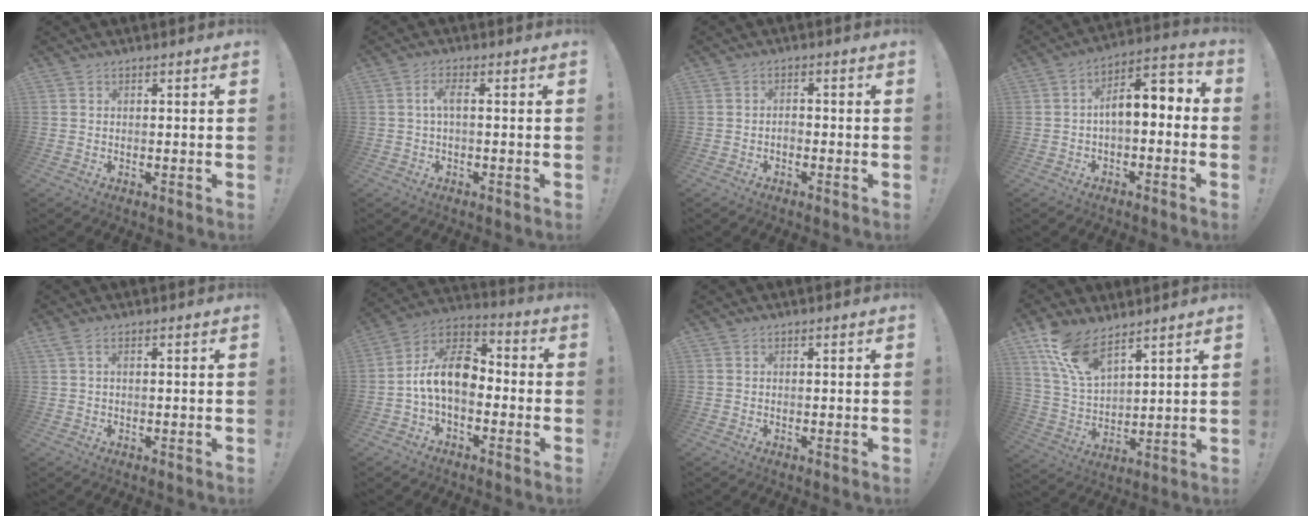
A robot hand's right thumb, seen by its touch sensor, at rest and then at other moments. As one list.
[{"total": 3.7, "force": [0.0, 0.9, 3.6], "torque": [-0.076, 0.003, -0.005]}, {"total": 1.4, "force": [-0.9, 0.8, 0.7], "torque": [-0.011, 0.003, -0.017]}, {"total": 7.7, "force": [-0.1, 3.7, 6.8], "torque": [-0.104, 0.000, 0.000]}, {"total": 1.6, "force": [0.5, 0.3, 1.5], "torque": [-0.030, 0.001, 0.009]}, {"total": 13.5, "force": [-1.0, 8.5, 10.4], "torque": [-0.194, 0.013, -0.013]}, {"total": 0.0}, {"total": 12.8, "force": [9.4, 5.5, 6.8], "torque": [-0.138, -0.050, 0.180]}]